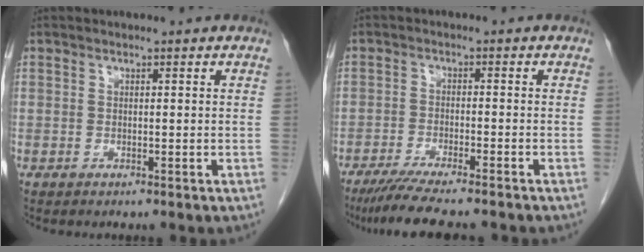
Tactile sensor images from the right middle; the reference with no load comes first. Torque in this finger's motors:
{"motor_torque": [1.07, -1.07, 0.20, 0.05]}